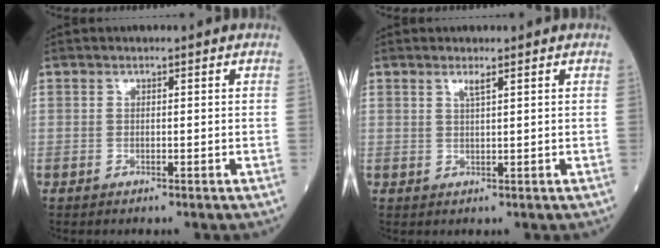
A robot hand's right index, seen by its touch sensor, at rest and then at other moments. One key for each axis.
{"total": 1.3, "fx": 0.9, "fy": -0.2, "fz": 1.0, "tx": -0.023, "ty": -0.003, "tz": 0.017}